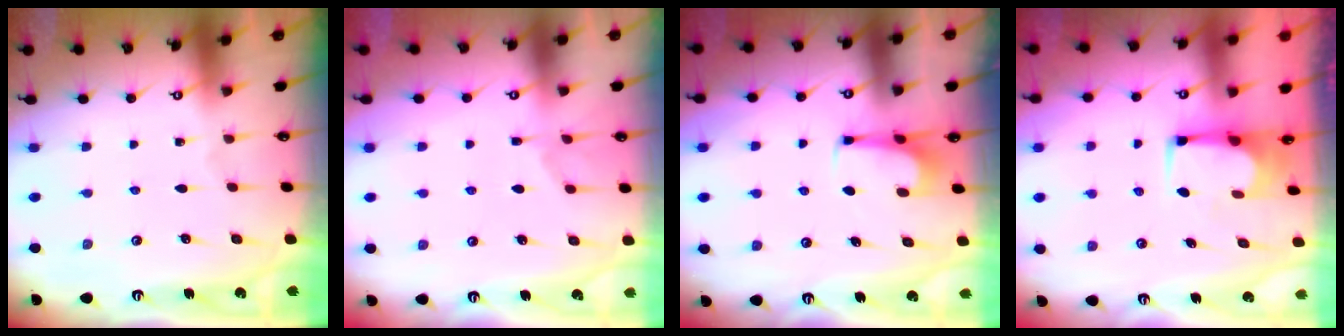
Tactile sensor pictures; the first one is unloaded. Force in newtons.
{"total": 2.3, "press": 2.0, "slide": 1.2}
{"total": 5.2, "press": 5.2, "slide": 0.4}
{"total": 2.1, "press": 2.1, "slide": 0.1}